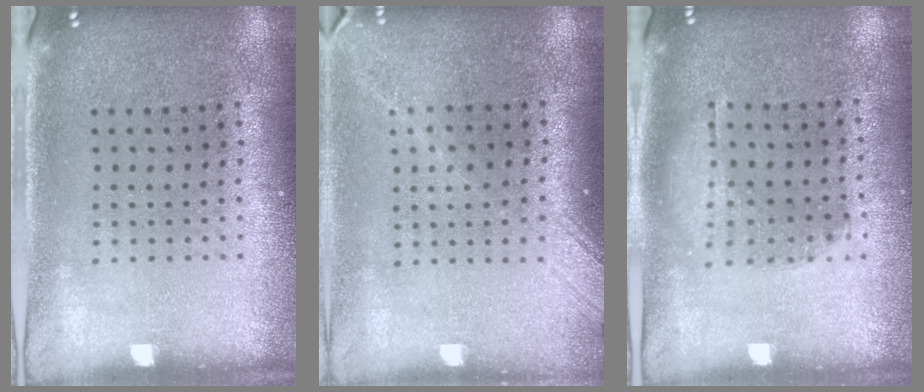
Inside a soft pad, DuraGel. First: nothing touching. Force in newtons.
{"total": 1.7, "press": 1.3, "slide": 1.1}
{"total": 1.1, "press": 0.8, "slide": 0.7}